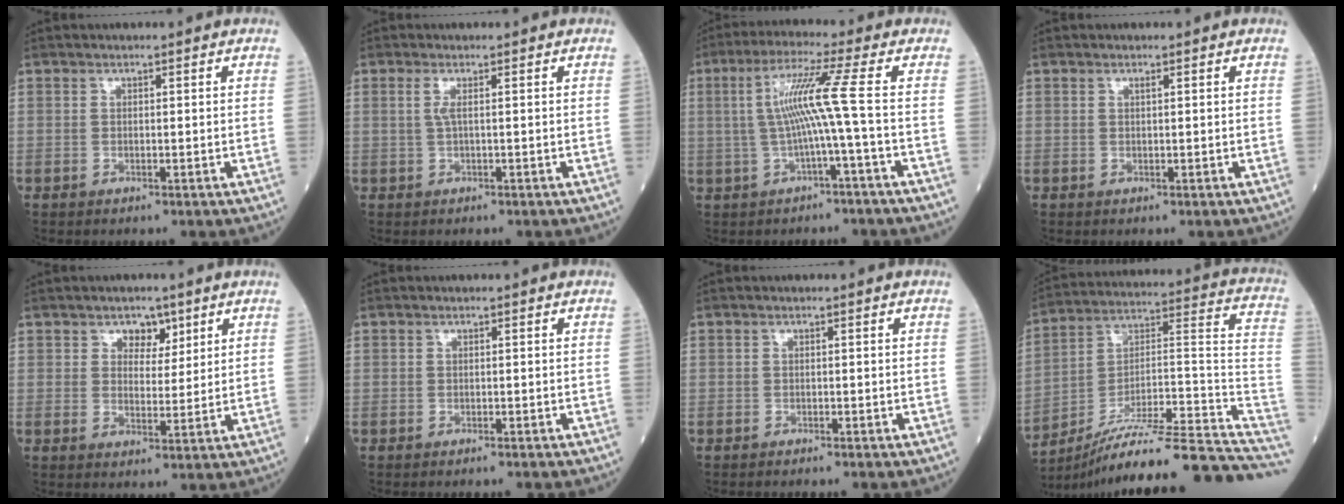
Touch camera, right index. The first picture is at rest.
{"total": 1.3, "force": [0.2, -0.2, 1.3], "torque": [-0.034, 0.000, 0.002]}
{"total": 7.4, "force": [-0.4, -2.0, 7.1], "torque": [-0.141, 0.018, 0.001]}
{"total": 0.0}
{"total": 3.6, "force": [2.1, 2.4, 1.6], "torque": [-0.016, 0.002, 0.033]}
{"total": 2.2, "force": [-2.1, -0.1, 0.9], "torque": [-0.014, -0.001, -0.024]}
{"total": 1.3, "force": [-1.2, 0.0, 0.4], "torque": [-0.006, 0.000, -0.014]}
{"total": 26.9, "force": [-22.5, 0.7, 14.7], "torque": [-0.132, 0.031, -0.336]}